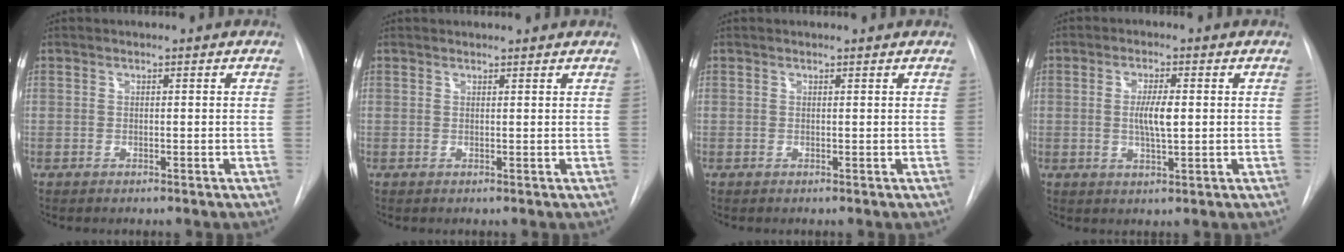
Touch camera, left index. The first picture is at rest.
{"total": 2.9, "force": [2.9, 0.2, 0.5], "torque": [-0.009, 0.012, 0.030]}
{"total": 0.9, "force": [0.9, -0.1, 0.0], "torque": [-0.010, -0.001, 0.008]}
{"total": 4.2, "force": [-0.2, 0.7, 4.1], "torque": [-0.075, -0.008, -0.003]}